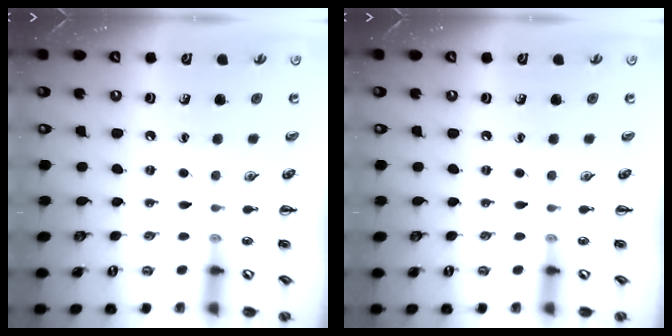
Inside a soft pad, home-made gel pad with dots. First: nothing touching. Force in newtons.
{"total": 0.0}